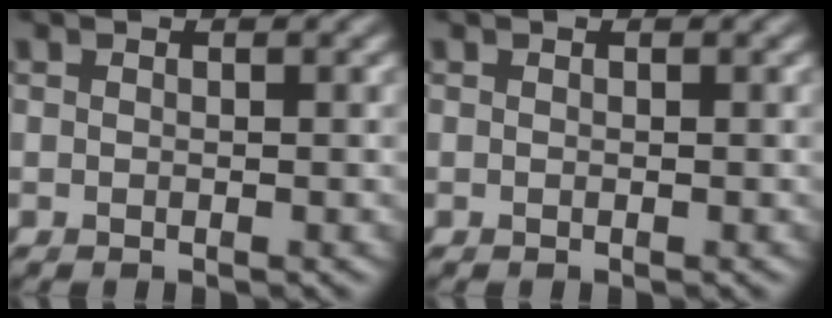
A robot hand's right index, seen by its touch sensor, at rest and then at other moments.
{"total": 0.0}